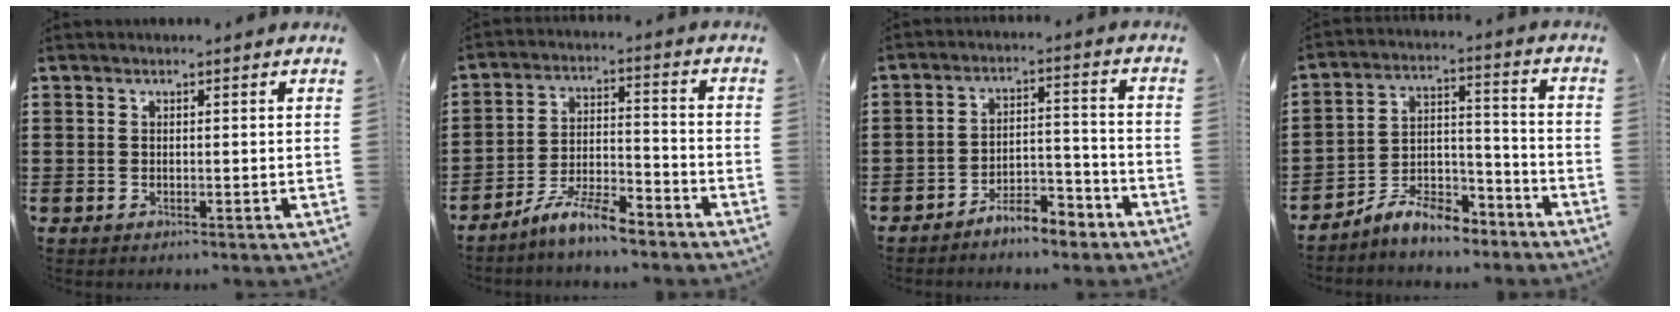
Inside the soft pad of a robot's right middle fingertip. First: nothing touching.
{"total": 7.4, "force": [-6.5, 1.0, 3.5], "torque": [-0.075, 0.003, -0.122]}
{"total": 5.4, "force": [-5.1, 1.0, 1.2], "torque": [-0.023, 0.012, -0.101]}
{"total": 8.4, "force": [-7.6, 2.3, 2.8], "torque": [-0.050, 0.022, -0.144]}